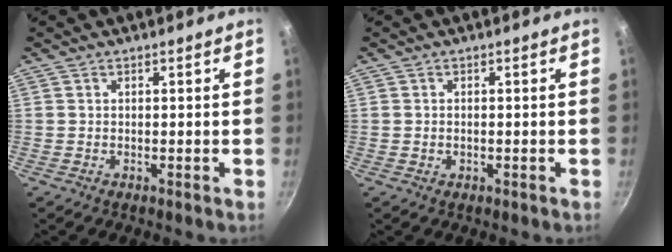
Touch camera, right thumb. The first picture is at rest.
{"total": 0.6, "force": [-0.1, 0.4, 0.4], "torque": [-0.007, 0.002, -0.002]}